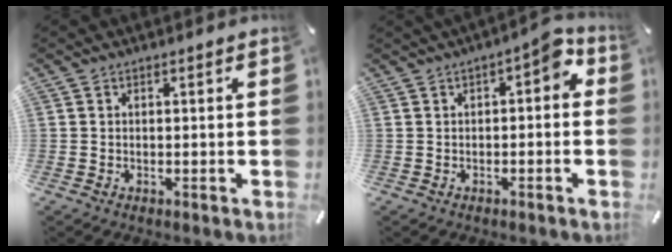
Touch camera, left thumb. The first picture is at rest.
{"total": 4.7, "force": [0.6, 2.3, 4.1], "torque": [-0.063, 0.004, 0.005]}